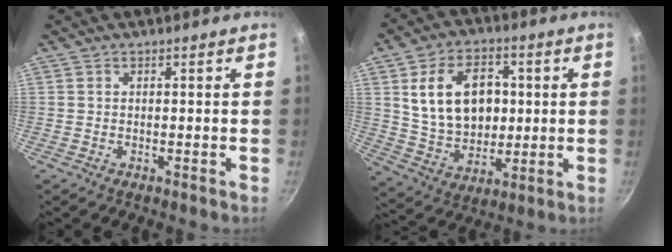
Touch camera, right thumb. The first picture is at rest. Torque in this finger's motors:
{"motor_torque": [-1.05, 1.53, 0.62, 0.18, 0.13]}